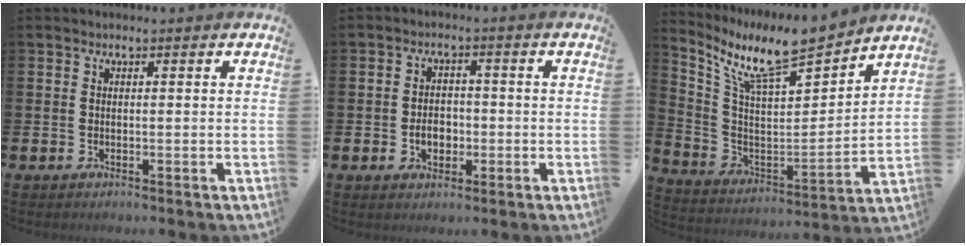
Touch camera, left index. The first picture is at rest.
{"total": 3.3, "force": [-1.0, 2.5, 2.0], "torque": [-0.025, -0.003, -0.024]}
{"total": 11.3, "force": [9.6, 2.2, 5.6], "torque": [-0.142, -0.060, 0.166]}